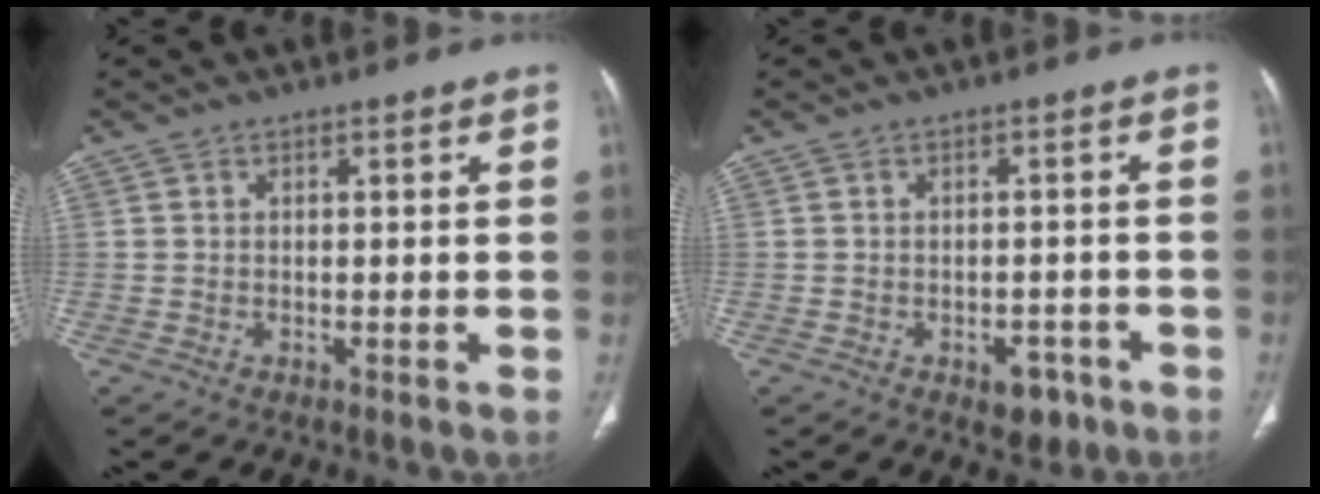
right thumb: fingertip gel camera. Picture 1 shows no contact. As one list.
[{"total": 4.3, "force": [-2.4, 2.6, 2.4], "torque": [-0.009, 0.012, -0.026]}]